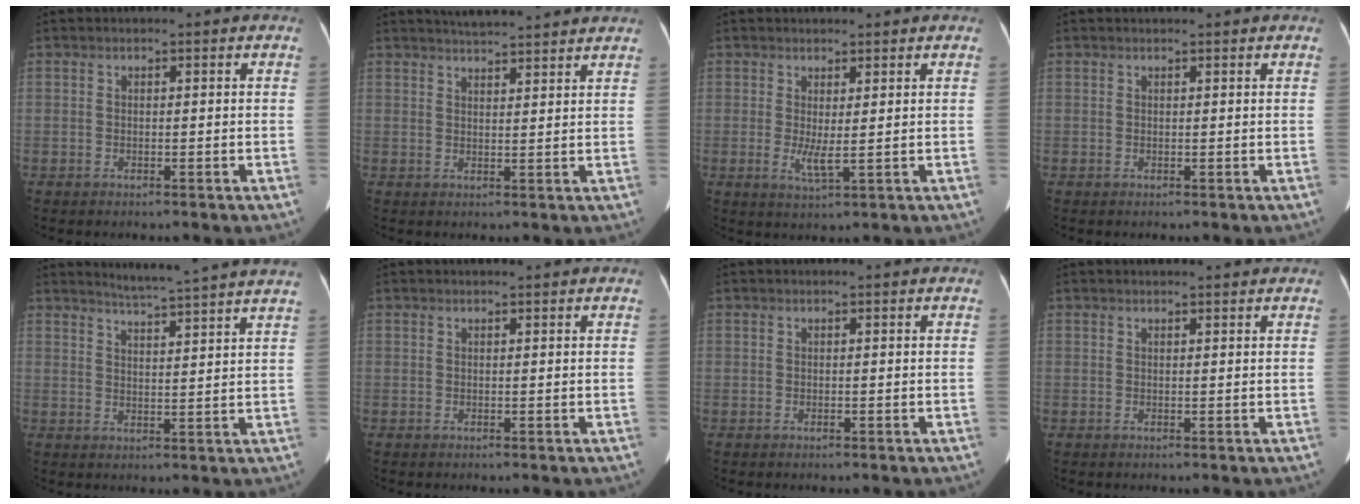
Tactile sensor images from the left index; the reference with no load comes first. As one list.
[{"total": 8.3, "force": [7.8, 0.2, 2.8], "torque": [-0.048, 0.024, 0.103]}, {"total": 2.8, "force": [0.4, 0.4, 2.8], "torque": [-0.053, -0.006, 0.016]}, {"total": 1.6, "force": [1.5, 0.2, 0.5], "torque": [-0.008, 0.017, 0.021]}, {"total": 12.1, "force": [11.2, -1.5, 4.2], "torque": [-0.074, -0.020, 0.138]}, {"total": 0.9, "force": [0.8, 0.0, 0.2], "torque": [-0.006, 0.008, 0.016]}, {"total": 0.0}, {"total": 3.1, "force": [3.0, 0.4, 0.9], "torque": [-0.013, 0.019, 0.037]}]